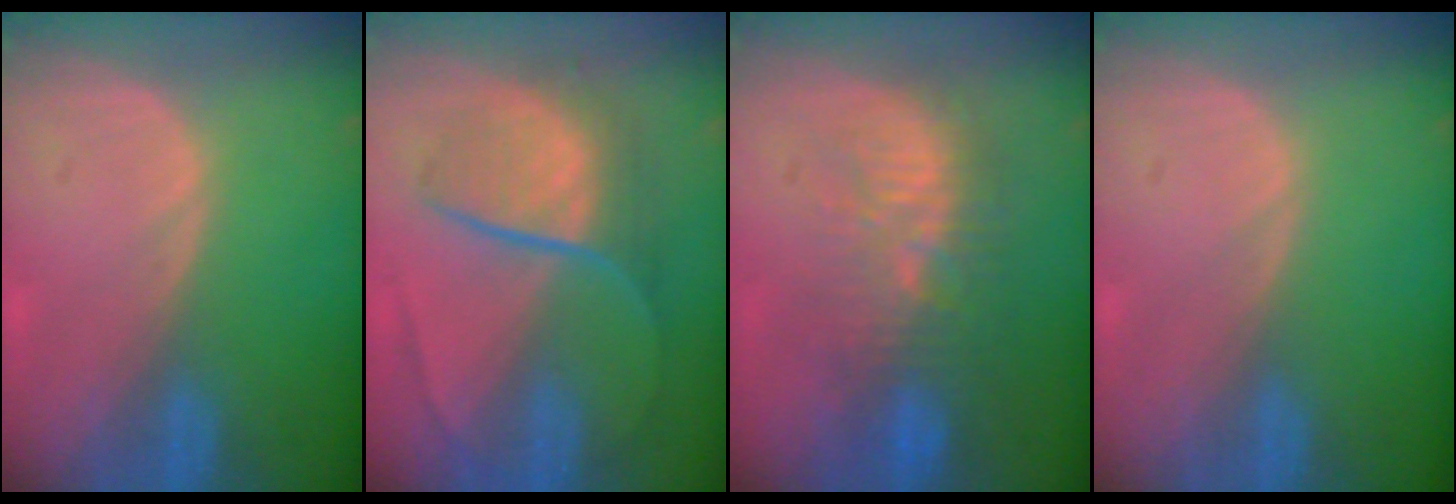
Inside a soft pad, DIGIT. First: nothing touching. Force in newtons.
{"total": 8.3, "press": 7.6, "slide": 3.3}
{"total": 9.5, "press": 8.9, "slide": 3.2}
{"total": 0.0}